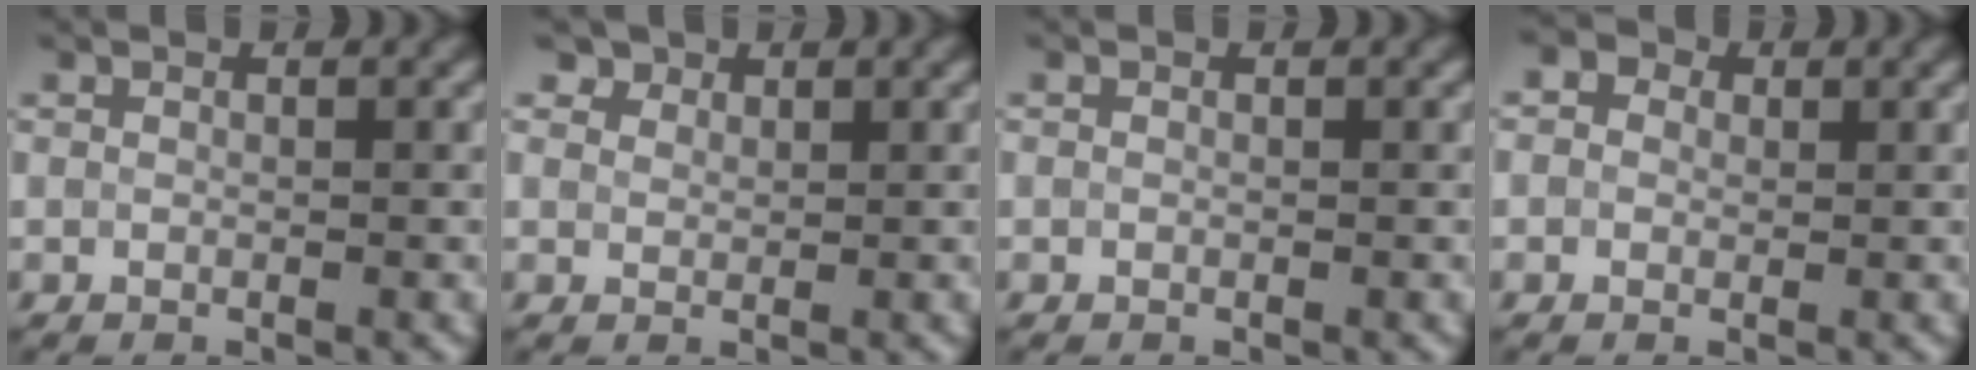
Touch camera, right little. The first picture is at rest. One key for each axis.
{"total": 2.5, "fx": 2.0, "fy": 1.4, "fz": 0.7, "tx": -0.021, "ty": -0.007, "tz": 0.043}
{"total": 0.0}
{"total": 3.1, "fx": 1.4, "fy": 2.3, "fz": 1.6, "tx": -0.016, "ty": 0.015, "tz": -0.015}